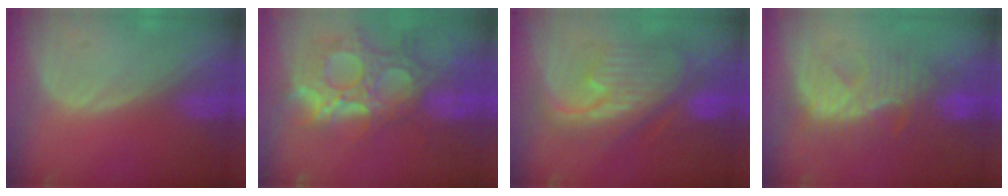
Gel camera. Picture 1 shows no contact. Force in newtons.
{"total": 13.1, "press": 11.2, "slide": 6.8}
{"total": 9.4, "press": 9.4, "slide": 0.6}
{"total": 8.5, "press": 8.3, "slide": 1.7}